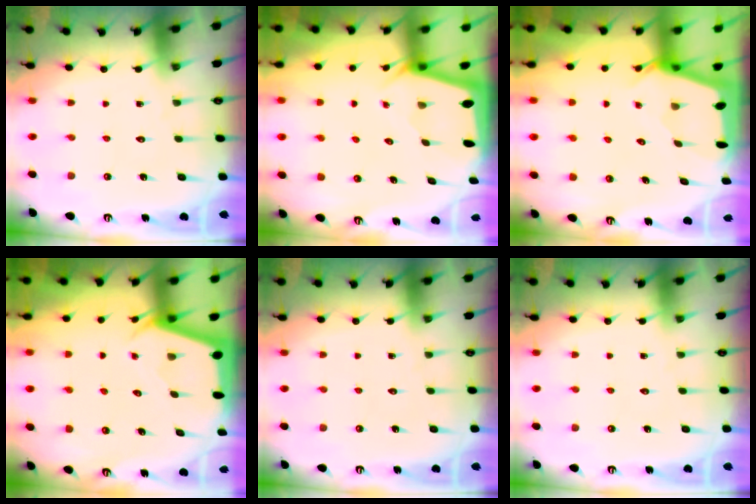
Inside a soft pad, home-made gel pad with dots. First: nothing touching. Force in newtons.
{"total": 1.9, "press": 1.9, "slide": 0.2}
{"total": 2.3, "press": 2.3, "slide": 0.3}
{"total": 2.3, "press": 2.3, "slide": 0.3}
{"total": 0.0}
{"total": 0.0}